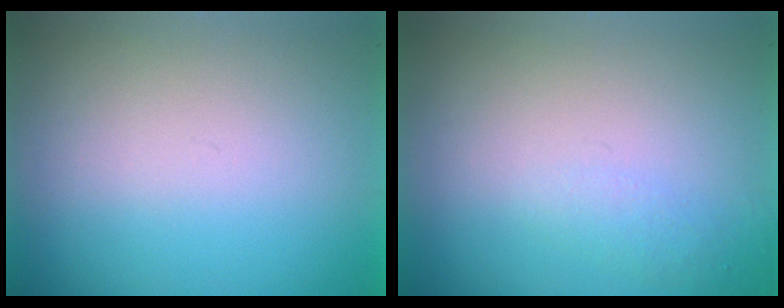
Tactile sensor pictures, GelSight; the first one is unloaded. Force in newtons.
{"total": 1.2}